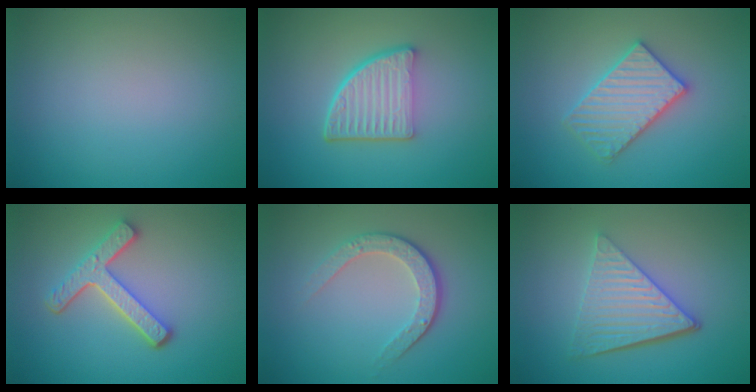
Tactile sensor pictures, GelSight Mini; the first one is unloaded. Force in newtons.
{"total": 5.5, "press": 3.9, "slide": 3.8}
{"total": 3.7, "press": 3.7, "slide": 0.6}
{"total": 4.4, "press": 3.4, "slide": 2.9}
{"total": 3.5, "press": 2.7, "slide": 2.3}
{"total": 5.5, "press": 3.9, "slide": 3.9}